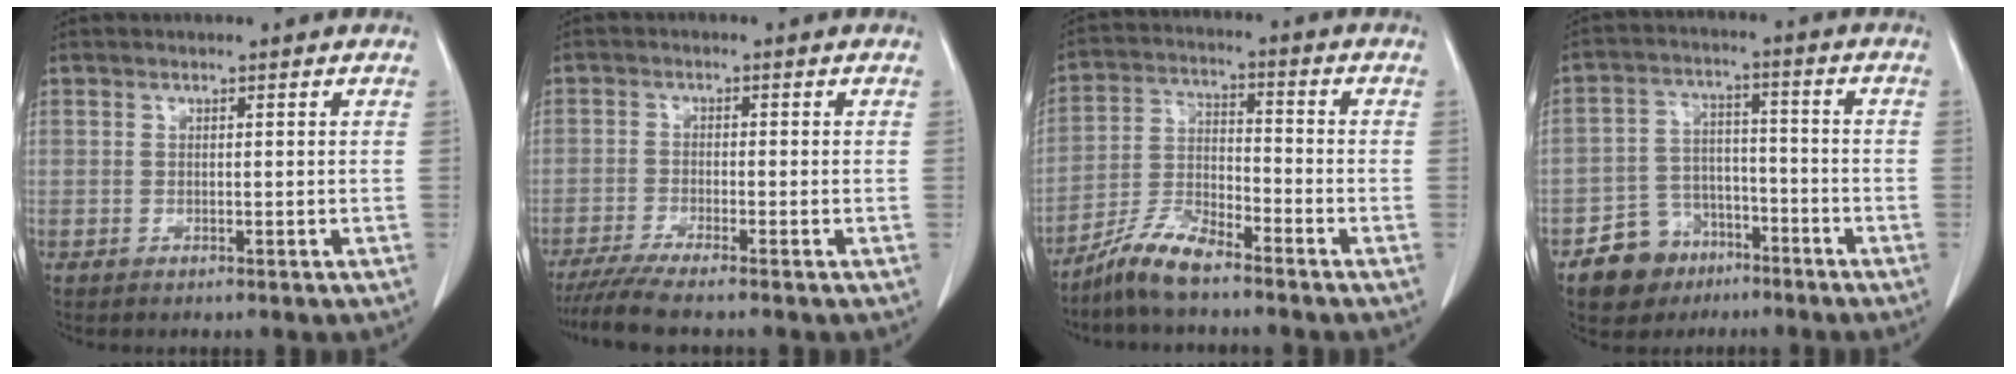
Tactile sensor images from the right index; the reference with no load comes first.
{"total": 5.4, "force": [-4.6, -0.8, 2.8], "torque": [-0.045, -0.017, -0.082]}
{"total": 7.4, "force": [-6.3, 1.4, 3.8], "torque": [-0.082, -0.007, -0.125]}
{"total": 8.2, "force": [-5.2, 5.9, 2.2], "torque": [-0.048, 0.016, -0.087]}